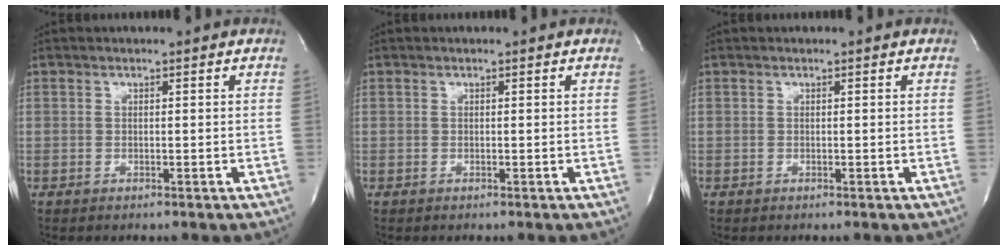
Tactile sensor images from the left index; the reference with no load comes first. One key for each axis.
{"total": 0.0}
{"total": 0.0}